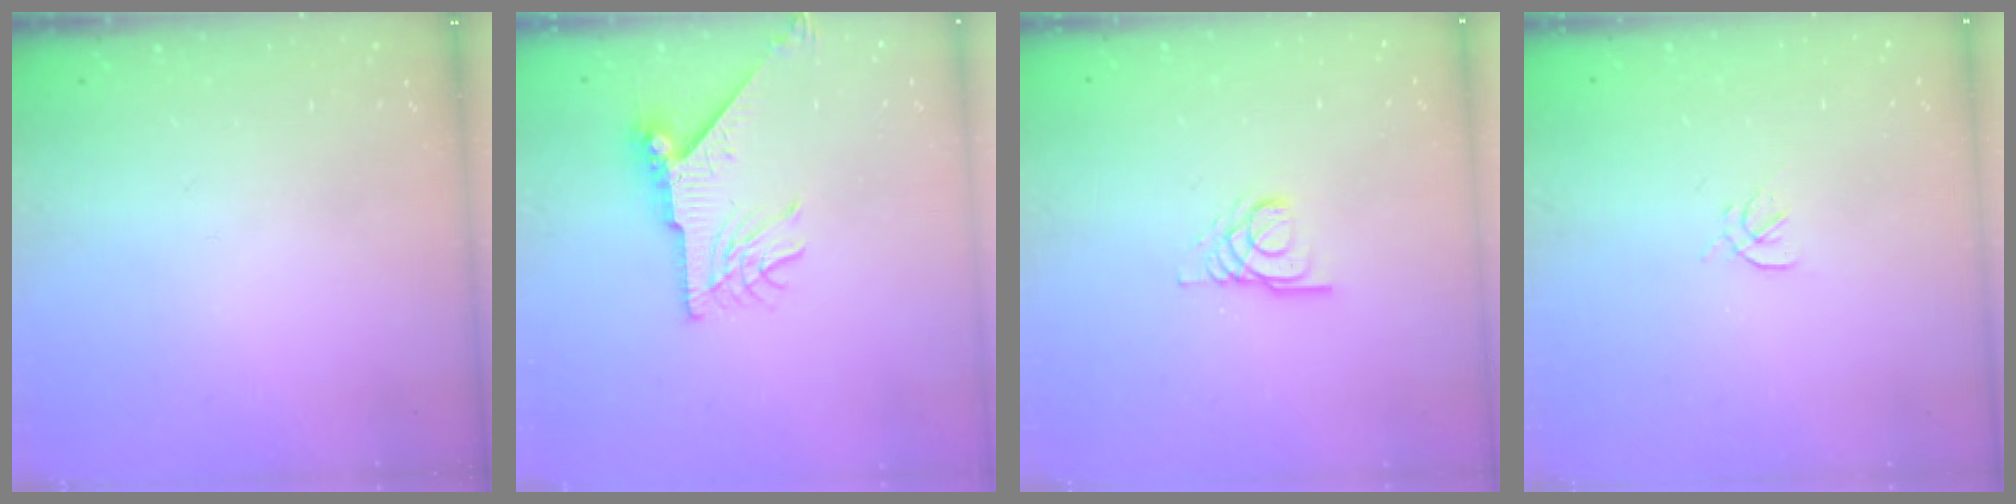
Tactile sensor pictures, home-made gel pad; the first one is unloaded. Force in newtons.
{"total": 11.2, "press": 11.2, "slide": 1.0}
{"total": 4.1, "press": 4.1, "slide": 0.4}
{"total": 1.6, "press": 1.5, "slide": 0.6}